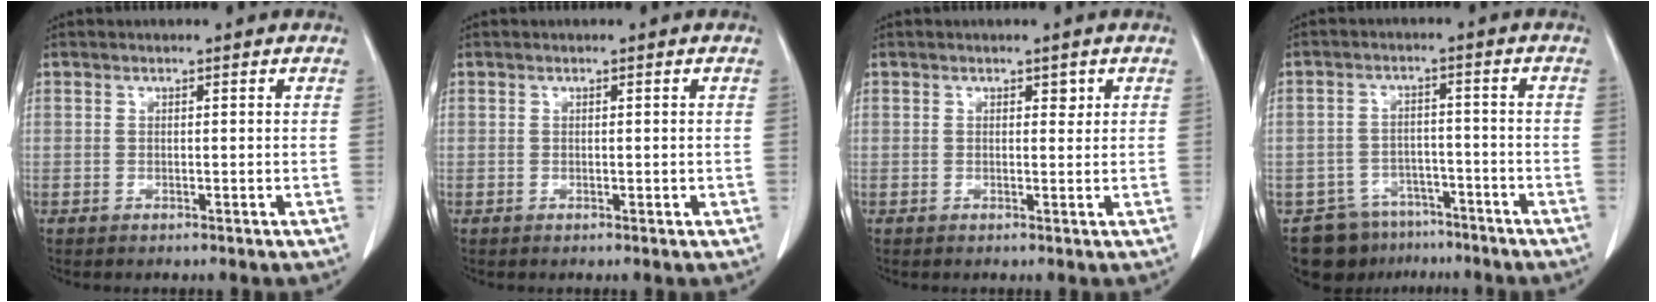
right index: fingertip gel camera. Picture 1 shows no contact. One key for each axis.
{"total": 0.7, "fx": 0.0, "fy": 0.3, "fz": 0.6, "tx": -0.010, "ty": -0.002, "tz": 0.001}
{"total": 1.1, "fx": 0.6, "fy": 0.7, "fz": 0.6, "tx": -0.003, "ty": -0.003, "tz": 0.007}
{"total": 8.9, "fx": -6.6, "fy": 5.8, "fz": 1.1, "tx": -0.011, "ty": 0.019, "tz": -0.092}